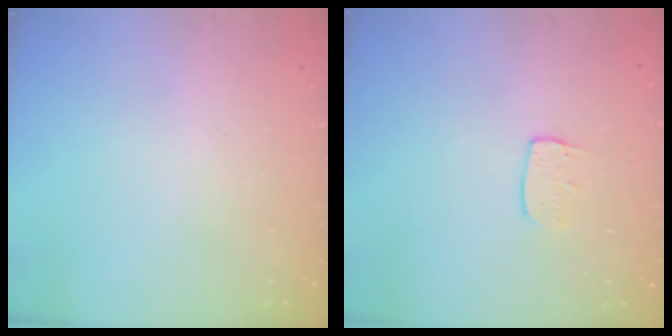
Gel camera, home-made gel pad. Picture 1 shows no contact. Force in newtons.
{"total": 6.0, "press": 6.0, "slide": 0.3}